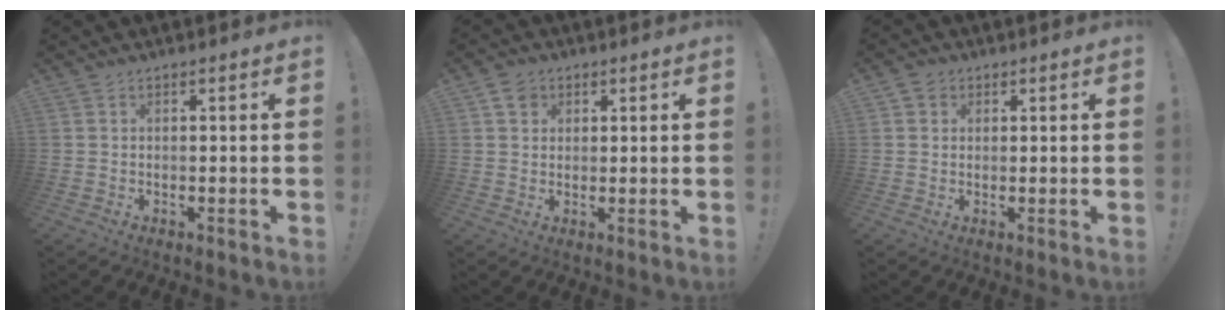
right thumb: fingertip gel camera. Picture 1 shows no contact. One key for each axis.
{"total": 4.2, "fx": 2.0, "fy": 3.4, "fz": 1.4, "tx": -0.014, "ty": -0.005, "tz": 0.036}
{"total": 2.4, "fx": 1.2, "fy": 2.1, "fz": 0.5, "tx": -0.007, "ty": -0.001, "tz": 0.020}